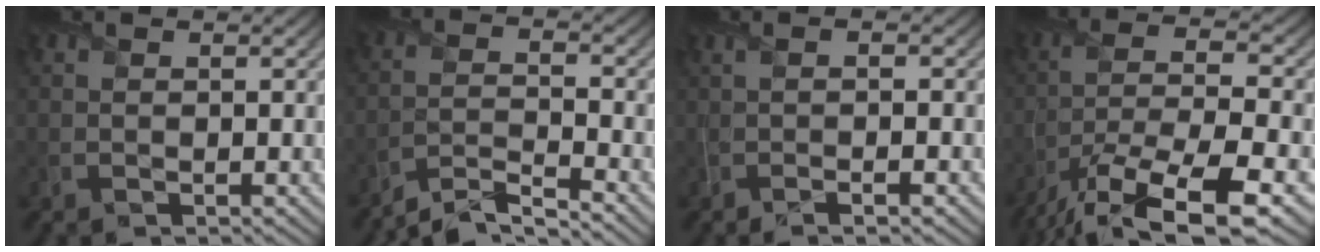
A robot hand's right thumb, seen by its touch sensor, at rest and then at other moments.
{"total": 5.5, "force": [-4.9, 0.8, 2.5], "torque": [-0.047, 0.000, -0.102]}
{"total": 3.1, "force": [-0.7, 0.6, 3.0], "torque": [-0.044, 0.002, -0.019]}
{"total": 15.3, "force": [-9.6, 4.3, 11.2], "torque": [-0.237, -0.023, -0.160]}